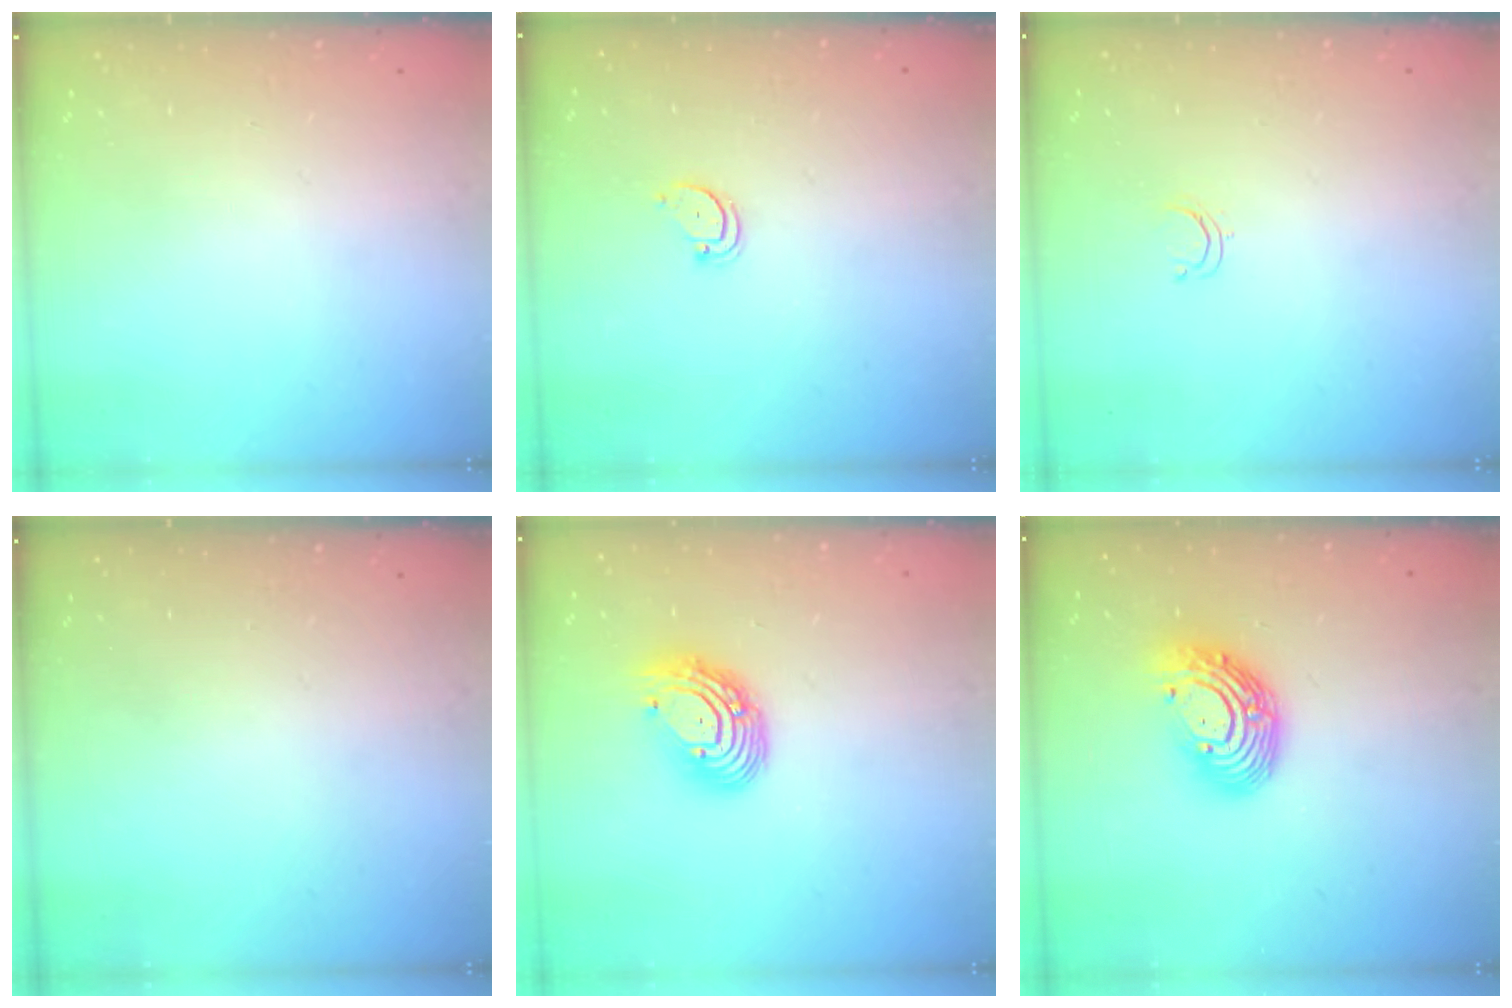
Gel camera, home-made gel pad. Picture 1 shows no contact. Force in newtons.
{"total": 2.4, "press": 2.4, "slide": 0.2}
{"total": 2.4, "press": 2.4, "slide": 0.2}
{"total": 0.0}
{"total": 10.8, "press": 10.8, "slide": 1.0}
{"total": 13.2, "press": 13.1, "slide": 1.3}